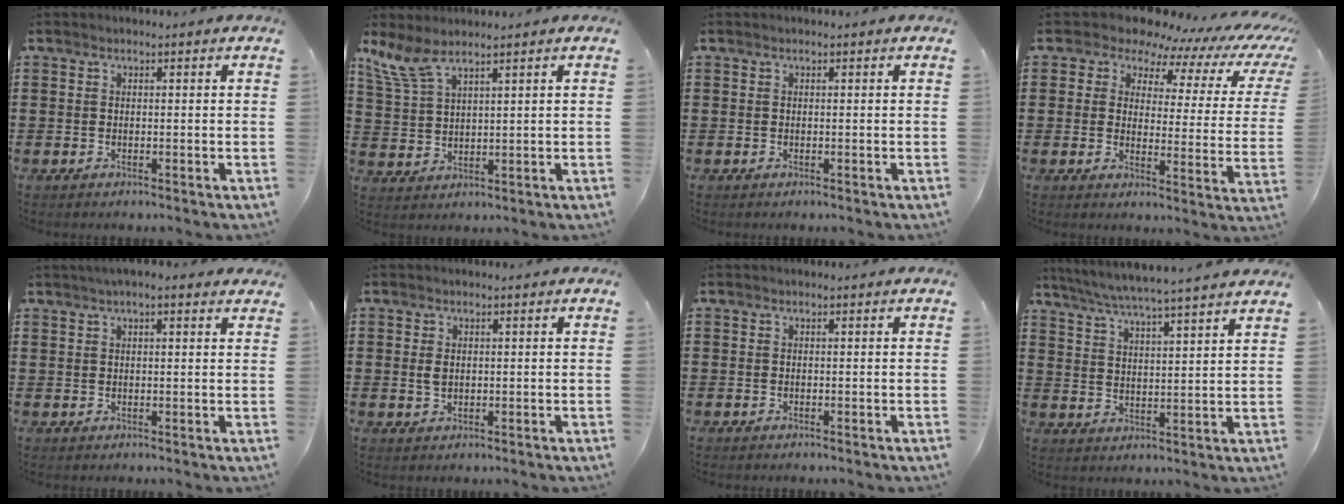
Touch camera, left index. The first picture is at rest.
{"total": 5.9, "force": [4.4, 1.4, 3.7], "torque": [-0.091, -0.012, 0.081]}
{"total": 0.0}
{"total": 6.8, "force": [5.9, 2.6, 2.2], "torque": [-0.064, -0.042, 0.099]}
{"total": 2.5, "force": [1.9, 0.4, 1.6], "torque": [-0.033, 0.007, 0.033]}
{"total": 1.6, "force": [0.3, 0.9, 1.3], "torque": [-0.037, 0.002, 0.002]}
{"total": 0.0}
{"total": 5.2, "force": [4.7, -1.0, 1.9], "torque": [-0.056, -0.035, 0.078]}